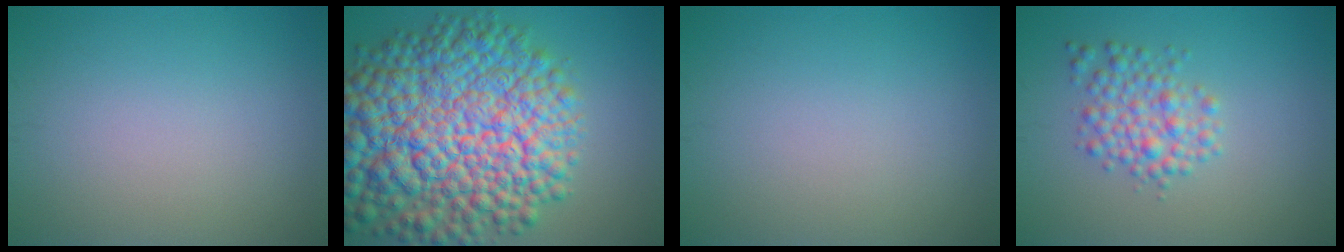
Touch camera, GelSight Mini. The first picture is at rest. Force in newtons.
{"total": 16.8, "press": 16.8, "slide": 0.6}
{"total": 0.0}
{"total": 3.3, "press": 3.3, "slide": 0.1}